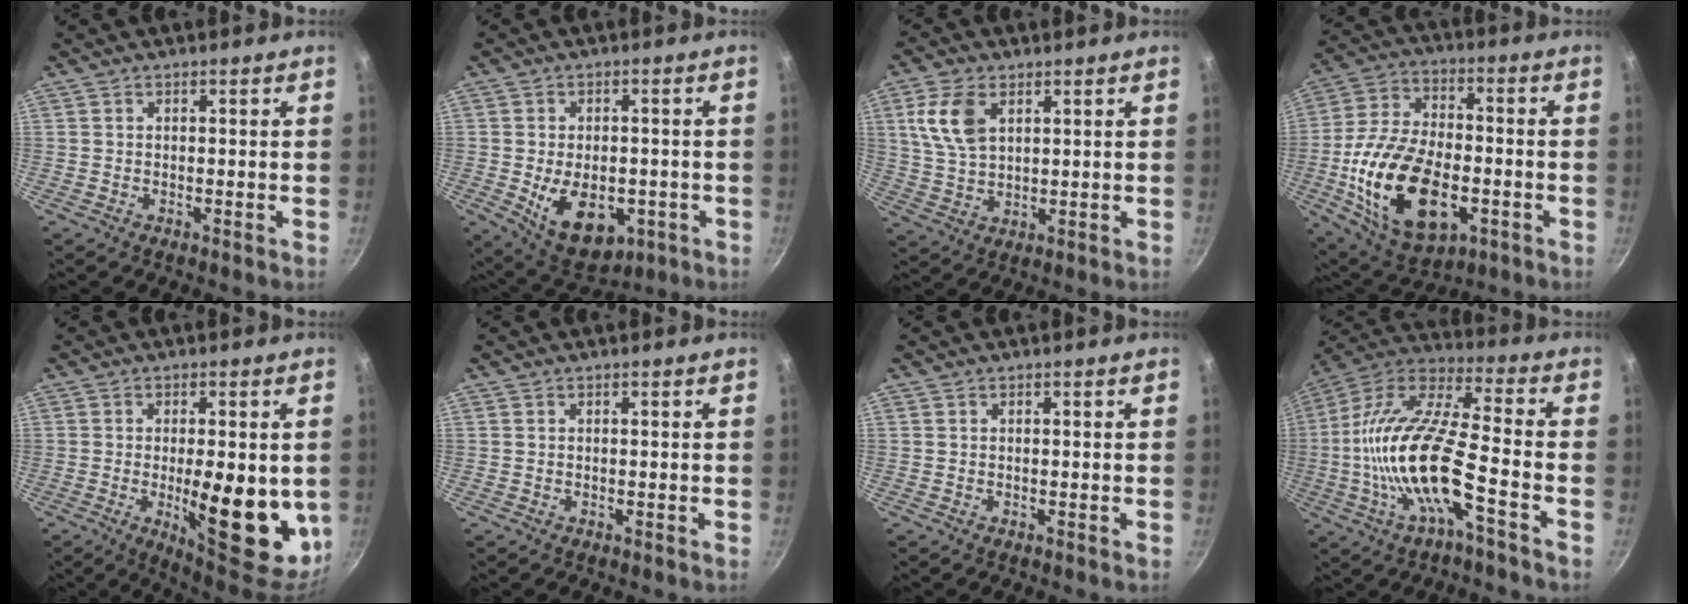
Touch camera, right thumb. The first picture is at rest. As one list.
[{"total": 12.7, "force": [-3.2, 8.0, 9.3], "torque": [-0.114, -0.003, -0.029]}, {"total": 9.1, "force": [3.4, 5.3, 6.5], "torque": [-0.128, -0.010, 0.070]}, {"total": 23.2, "force": [-5.8, 13.2, 18.1], "torque": [-0.331, 0.021, -0.093]}, {"total": 17.2, "force": [-2.3, 6.4, 15.8], "torque": [-0.193, -0.012, -0.021]}, {"total": 0.0}, {"total": 0.0}, {"total": 19.8, "force": [-5.5, 6.1, 18.0], "torque": [-0.346, 0.044, -0.120]}]